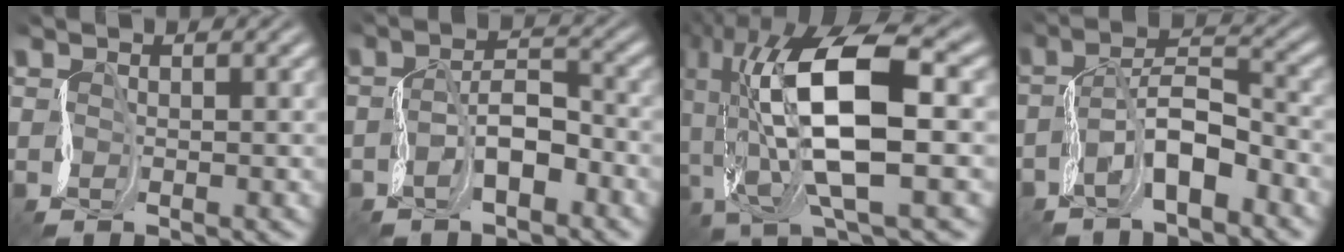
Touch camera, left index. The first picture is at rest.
{"total": 2.1, "force": [-1.5, 0.8, 1.2], "torque": [-0.044, 0.015, -0.031]}
{"total": 11.5, "force": [0.2, 4.5, 10.6], "torque": [-0.246, 0.009, 0.006]}
{"total": 3.9, "force": [-2.9, 1.1, 2.4], "torque": [-0.065, 0.017, -0.056]}